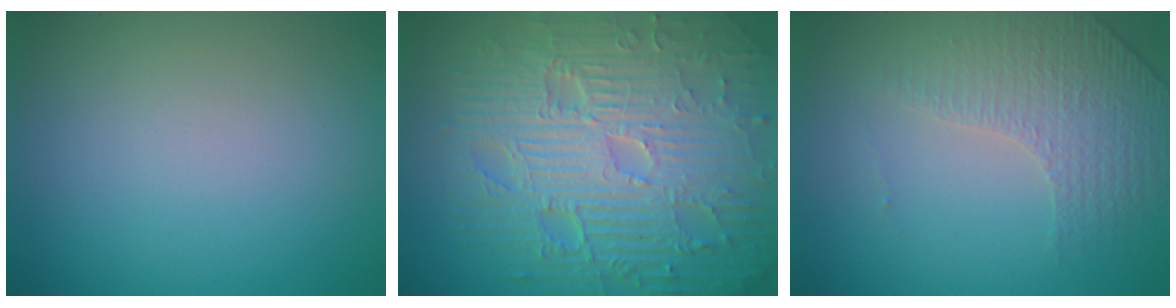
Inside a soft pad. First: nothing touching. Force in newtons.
{"total": 12.2, "press": 7.8, "slide": 9.4}
{"total": 4.4, "press": 2.8, "slide": 3.4}